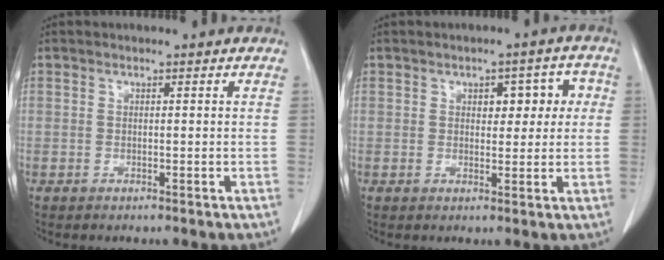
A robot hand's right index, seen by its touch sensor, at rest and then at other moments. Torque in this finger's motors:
{"motor_torque": [0.09, 0.08, 0.04, 0.00]}